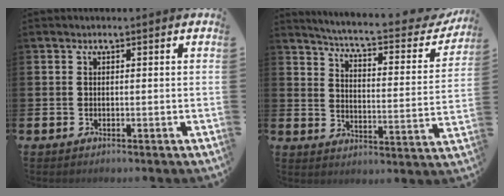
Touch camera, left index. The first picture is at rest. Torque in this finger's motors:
{"motor_torque": [0.94, -1.20, 0.20, 0.14]}